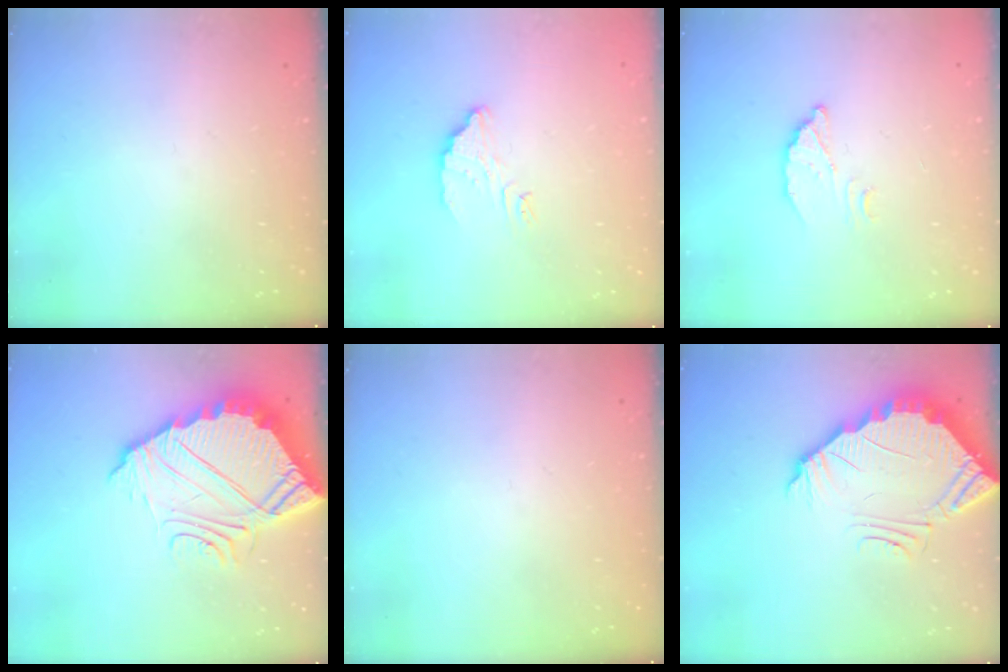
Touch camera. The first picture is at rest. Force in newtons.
{"total": 4.5, "press": 4.5, "slide": 0.2}
{"total": 3.8, "press": 3.8, "slide": 0.3}
{"total": 11.6, "press": 11.6, "slide": 0.7}
{"total": 0.0}
{"total": 4.2, "press": 4.2, "slide": 0.3}